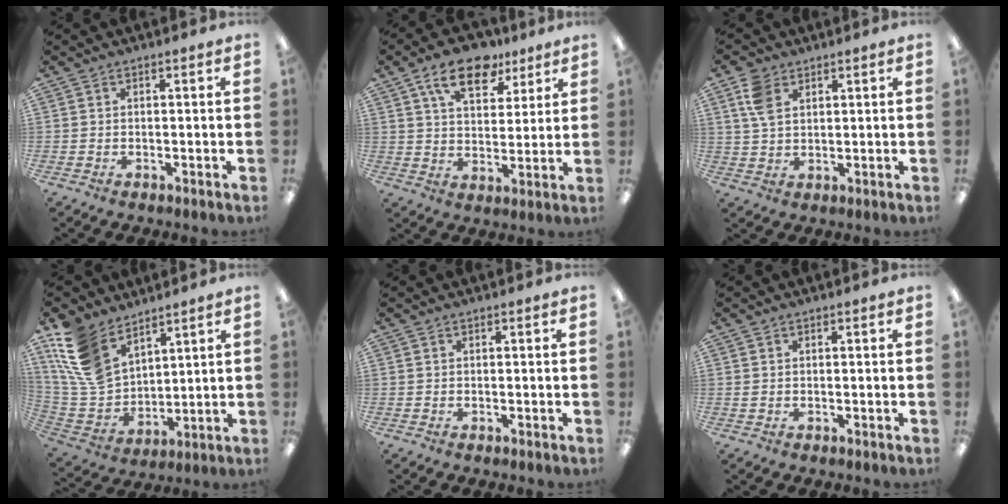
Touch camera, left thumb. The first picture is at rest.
{"total": 14.1, "force": [9.0, 7.4, 7.9], "torque": [-0.121, -0.036, 0.158]}
{"total": 6.8, "force": [3.7, 4.2, 3.8], "torque": [-0.079, 0.002, 0.072]}
{"total": 15.6, "force": [10.0, 9.4, 7.4], "torque": [-0.192, -0.044, 0.196]}
{"total": 0.0}
{"total": 0.8, "force": [0.4, 0.6, 0.4], "torque": [-0.010, 0.003, 0.007]}